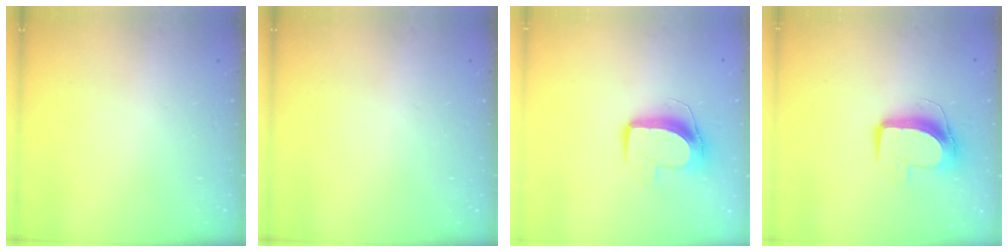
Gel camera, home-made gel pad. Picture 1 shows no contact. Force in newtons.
{"total": 0.0}
{"total": 9.8, "press": 9.8, "slide": 0.4}
{"total": 9.8, "press": 9.8, "slide": 0.4}